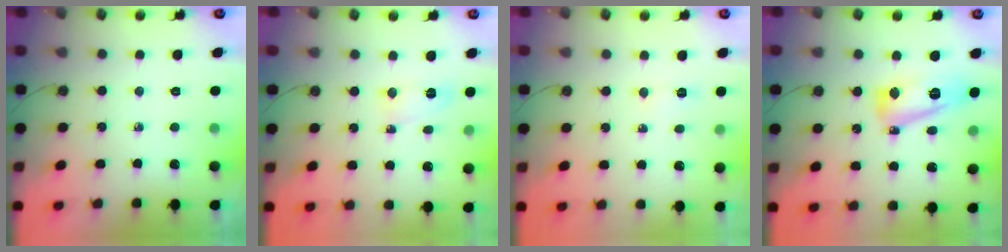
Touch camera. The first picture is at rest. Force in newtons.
{"total": 3.6, "press": 3.4, "slide": 1.2}
{"total": 4.4, "press": 2.8, "slide": 3.5}
{"total": 14.7, "press": 14.7, "slide": 1.2}